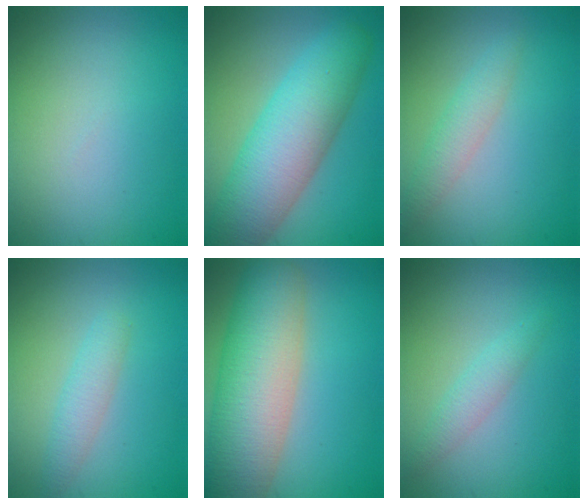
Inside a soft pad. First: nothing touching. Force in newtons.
{"total": 8.6, "press": 8.6, "slide": 0.5}
{"total": 2.1, "press": 2.1, "slide": 0.1}
{"total": 1.9, "press": 1.9, "slide": 0.1}
{"total": 10.4, "press": 10.4, "slide": 0.5}
{"total": 1.6, "press": 1.6, "slide": 0.2}